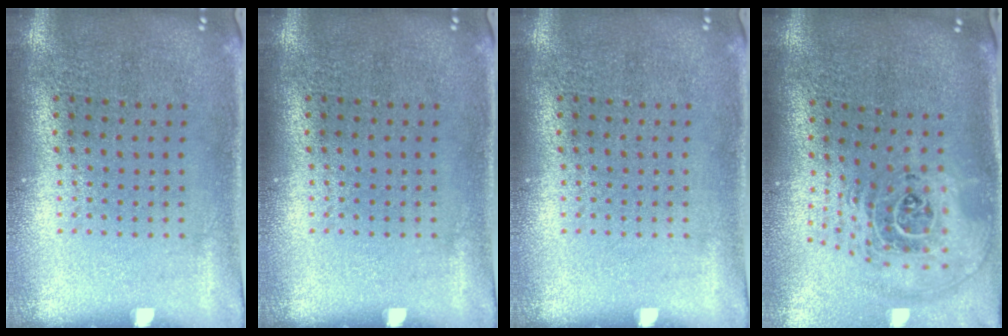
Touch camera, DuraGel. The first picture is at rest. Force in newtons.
{"total": 0.0}
{"total": 0.0}
{"total": 2.6, "press": 1.9, "slide": 1.8}